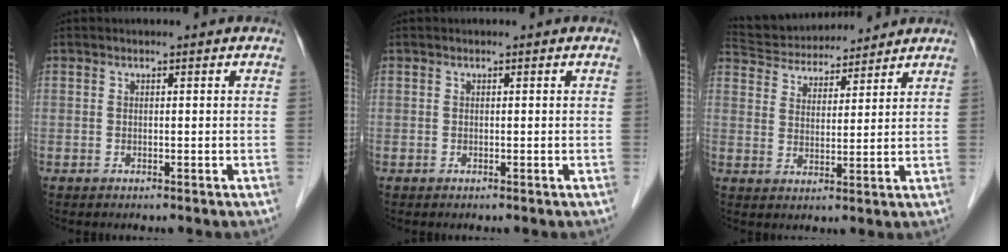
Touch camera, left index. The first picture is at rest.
{"total": 0.0}
{"total": 12.5, "force": [11.7, 3.0, 3.3], "torque": [-0.060, 0.031, 0.195]}